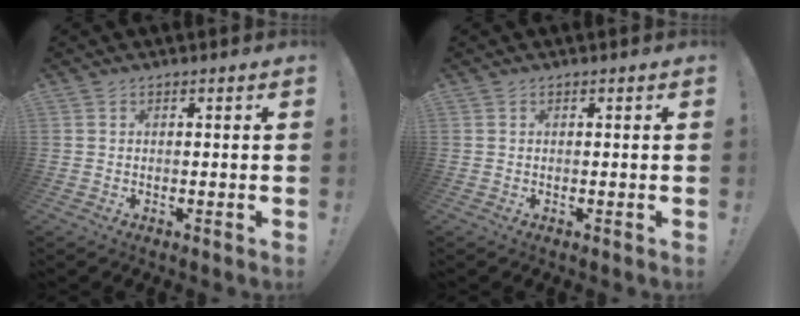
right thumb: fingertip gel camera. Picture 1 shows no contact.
{"total": 0.0}